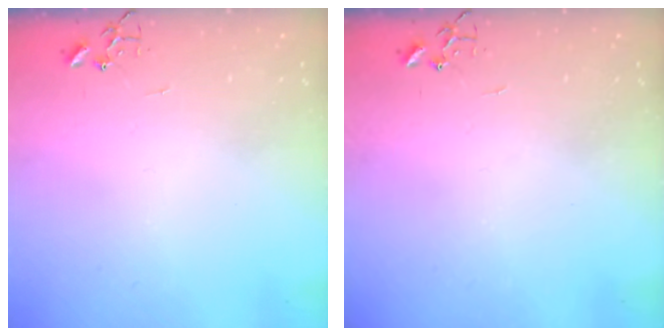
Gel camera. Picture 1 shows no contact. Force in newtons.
{"total": 0.0}